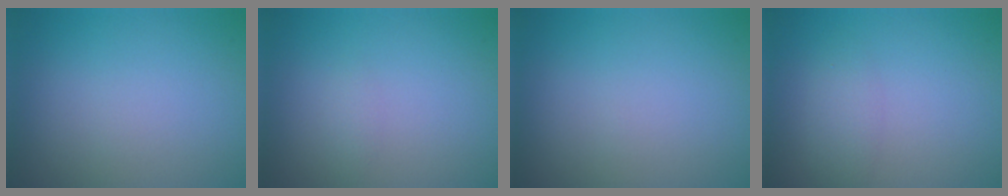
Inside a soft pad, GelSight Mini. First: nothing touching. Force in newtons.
{"total": 0.8, "press": 0.7, "slide": 0.1}
{"total": 0.0}
{"total": 1.7, "press": 1.7, "slide": 0.1}